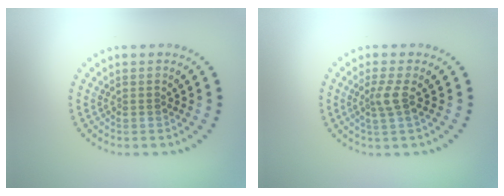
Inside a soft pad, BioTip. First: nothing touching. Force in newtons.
{"total": 2.0, "press": 1.5, "slide": 1.4}